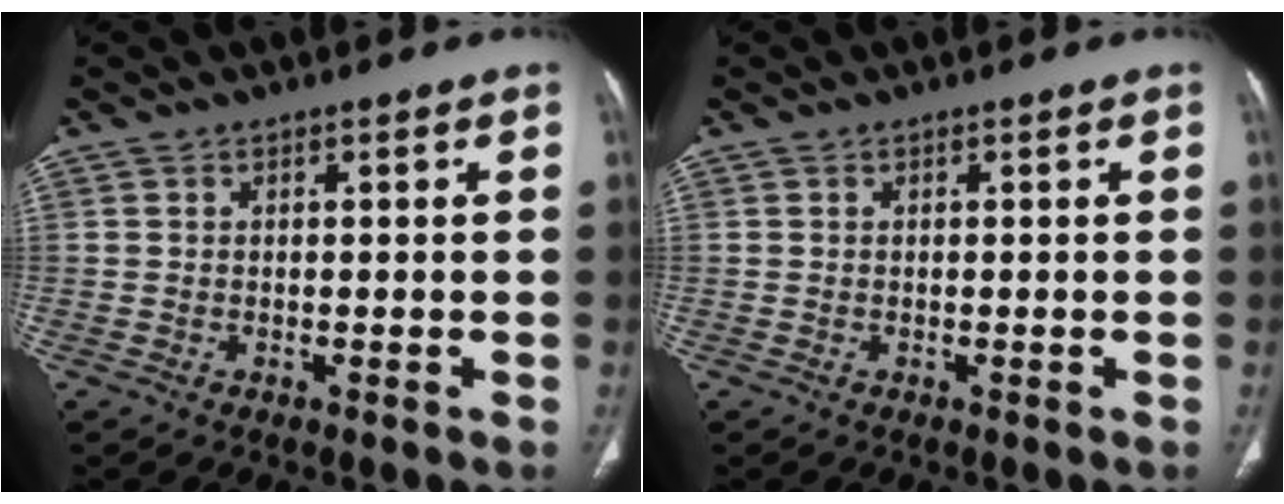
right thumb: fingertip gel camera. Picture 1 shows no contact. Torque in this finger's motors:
{"motor_torque": [0.00, 0.00, 0.00, 0.00, 0.00]}